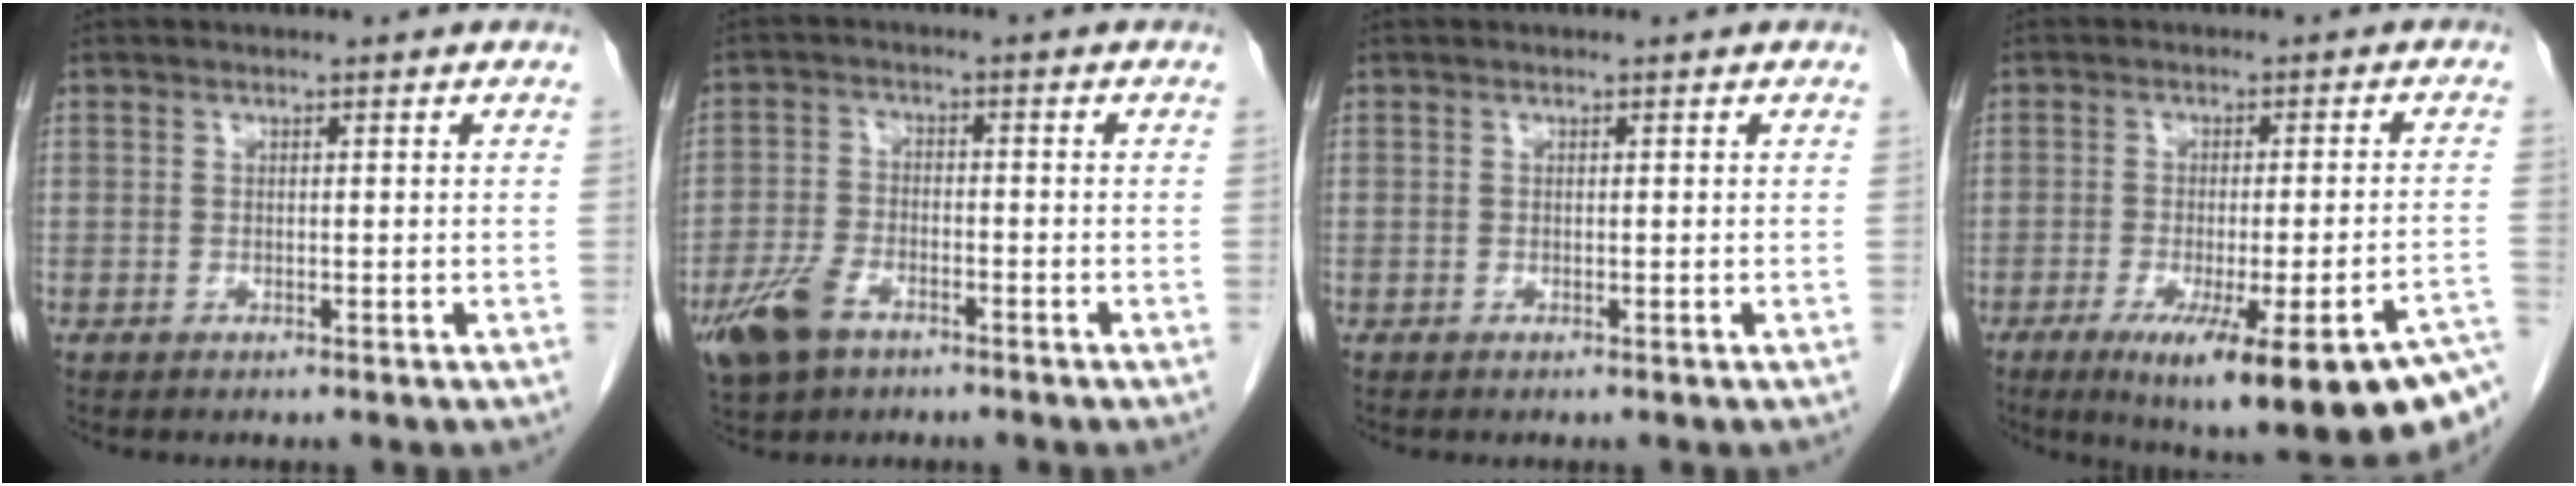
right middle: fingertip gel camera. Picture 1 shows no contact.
{"total": 7.4, "force": [-4.5, 3.7, 4.5], "torque": [-0.105, -0.003, -0.081]}
{"total": 0.0}
{"total": 21.5, "force": [-15.0, 1.8, 15.3], "torque": [-0.136, -0.020, -0.194]}